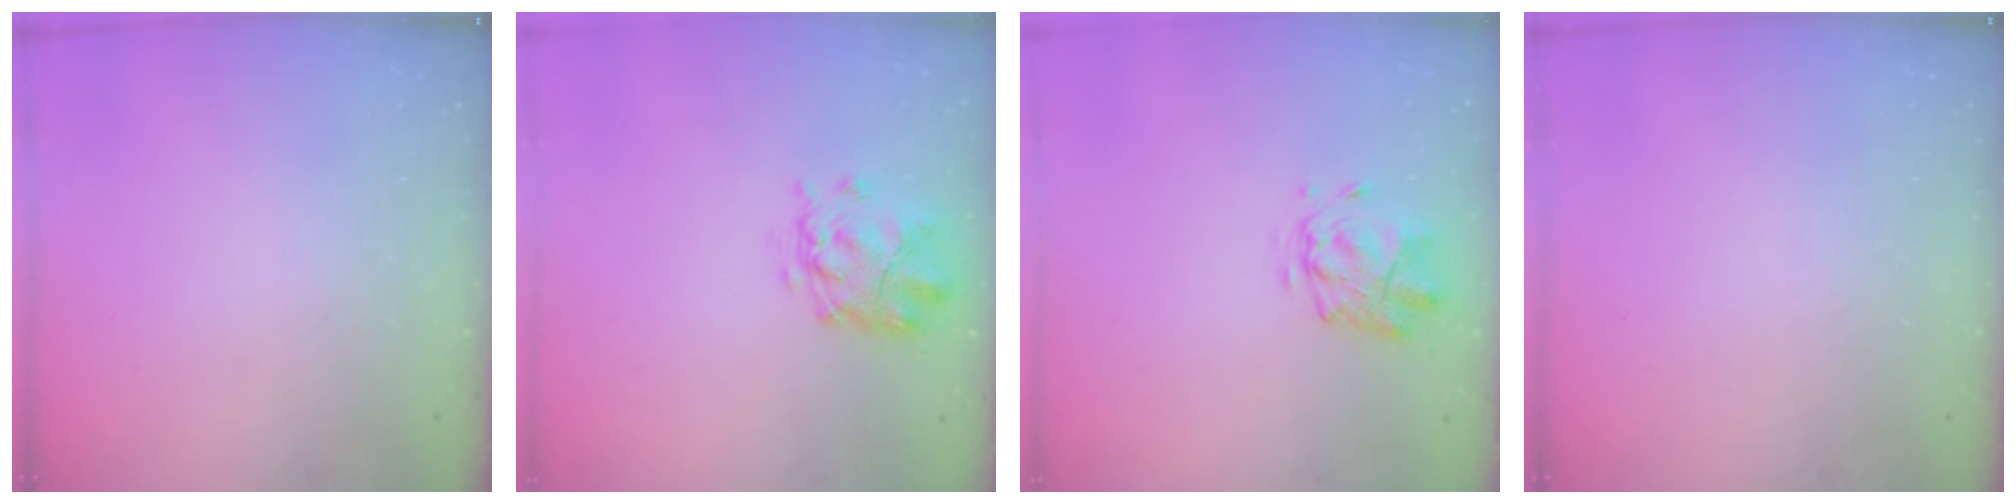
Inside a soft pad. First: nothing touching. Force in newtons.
{"total": 3.8, "press": 3.4, "slide": 1.6}
{"total": 2.8, "press": 2.4, "slide": 1.5}
{"total": 0.0}